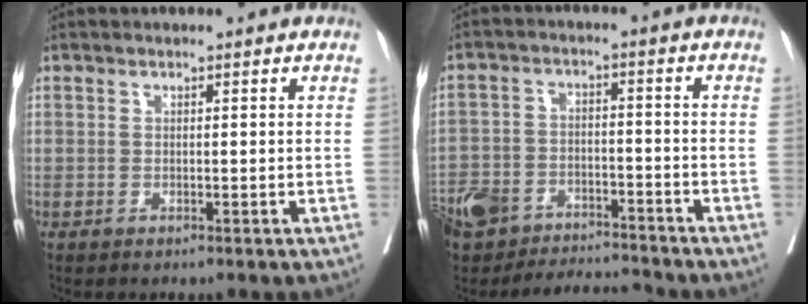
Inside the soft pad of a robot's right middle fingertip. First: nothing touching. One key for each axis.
{"total": 12.3, "fx": -10.8, "fy": 4.6, "fz": 3.7, "tx": -0.072, "ty": 0.023, "tz": -0.179}